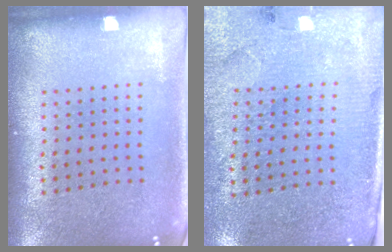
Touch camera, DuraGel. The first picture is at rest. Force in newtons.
{"total": 3.0, "press": 2.8, "slide": 0.9}